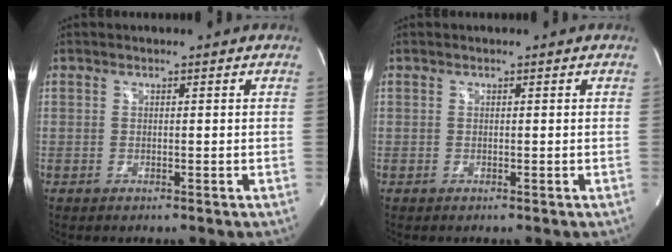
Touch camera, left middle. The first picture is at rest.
{"total": 0.0}